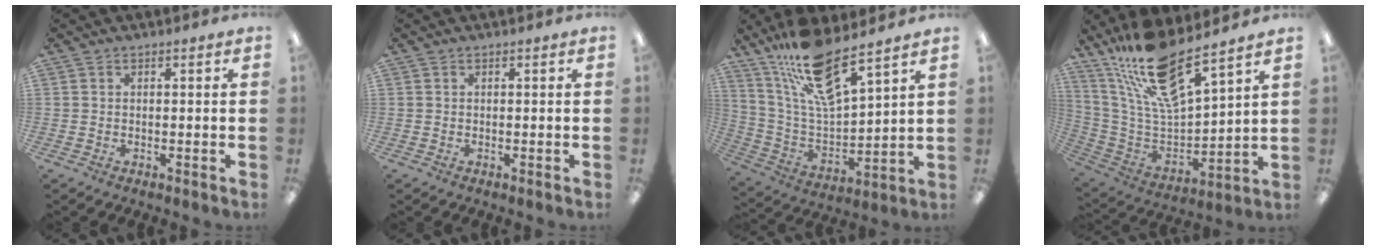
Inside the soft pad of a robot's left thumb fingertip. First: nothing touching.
{"total": 0.0}
{"total": 16.2, "force": [12.7, 3.7, 9.3], "torque": [-0.193, -0.073, 0.221]}
{"total": 18.7, "force": [14.4, 4.4, 11.2], "torque": [-0.222, -0.095, 0.251]}